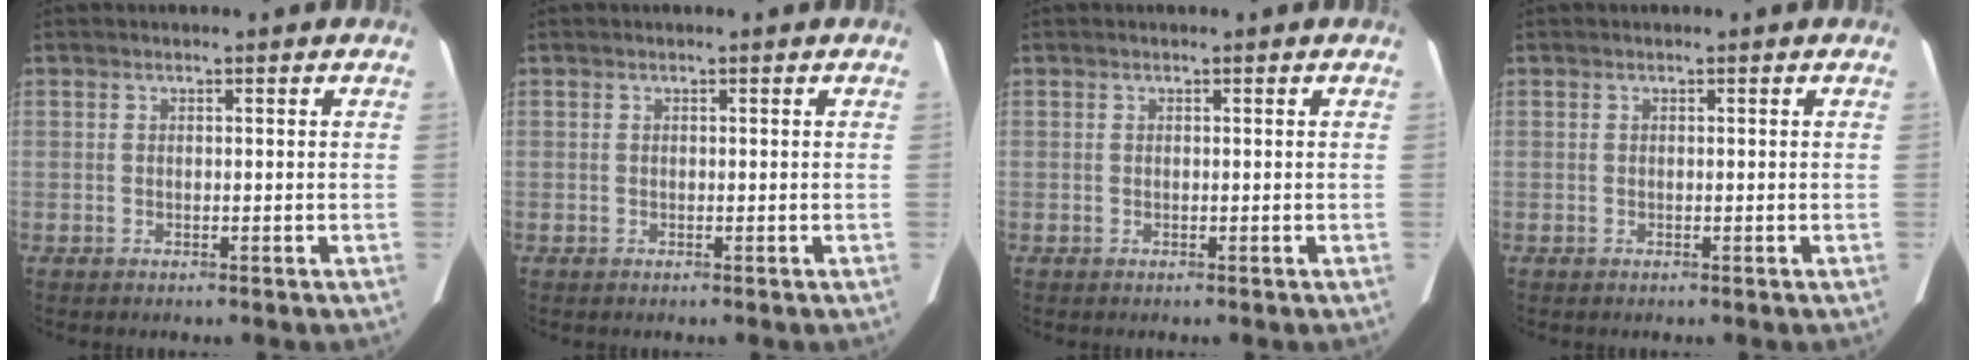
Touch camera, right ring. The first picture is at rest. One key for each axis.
{"total": 0.0}
{"total": 0.0}
{"total": 0.0}